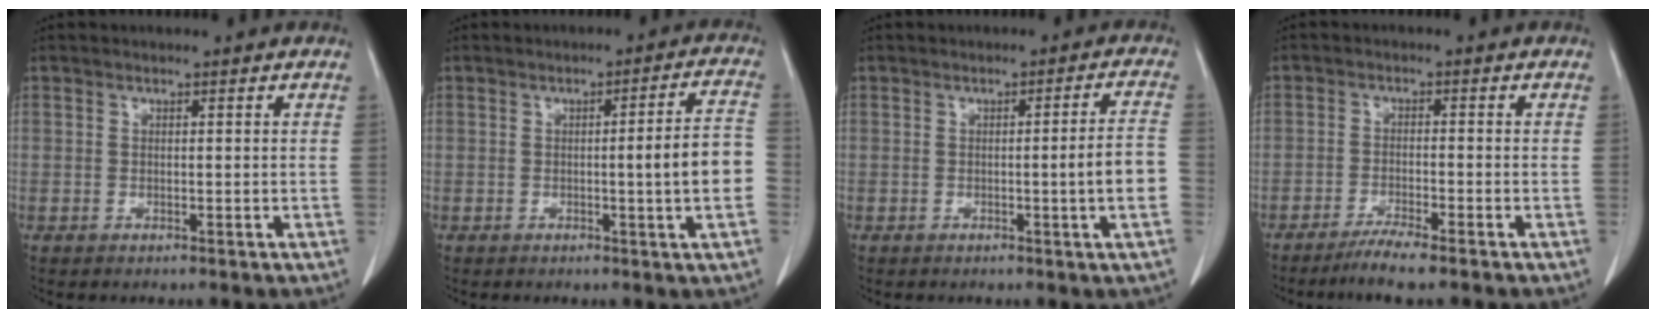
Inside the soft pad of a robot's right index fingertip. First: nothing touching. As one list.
[{"total": 7.7, "force": [-1.2, -0.3, 7.6], "torque": [-0.095, 0.010, -0.019]}, {"total": 5.6, "force": [-1.2, -0.6, 5.5], "torque": [-0.069, 0.003, -0.019]}, {"total": 4.9, "force": [-3.9, -0.3, 2.9], "torque": [-0.051, -0.012, -0.071]}]